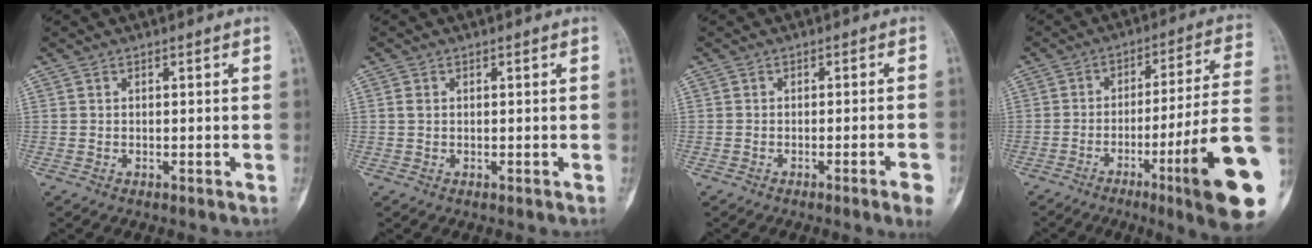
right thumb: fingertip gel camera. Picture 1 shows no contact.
{"total": 1.0, "force": [0.2, 0.7, 0.6], "torque": [-0.013, 0.002, 0.003]}
{"total": 4.1, "force": [-2.1, -0.1, 3.6], "torque": [-0.049, 0.003, -0.029]}
{"total": 20.7, "force": [-7.3, 0.7, 19.3], "torque": [-0.236, 0.017, -0.112]}